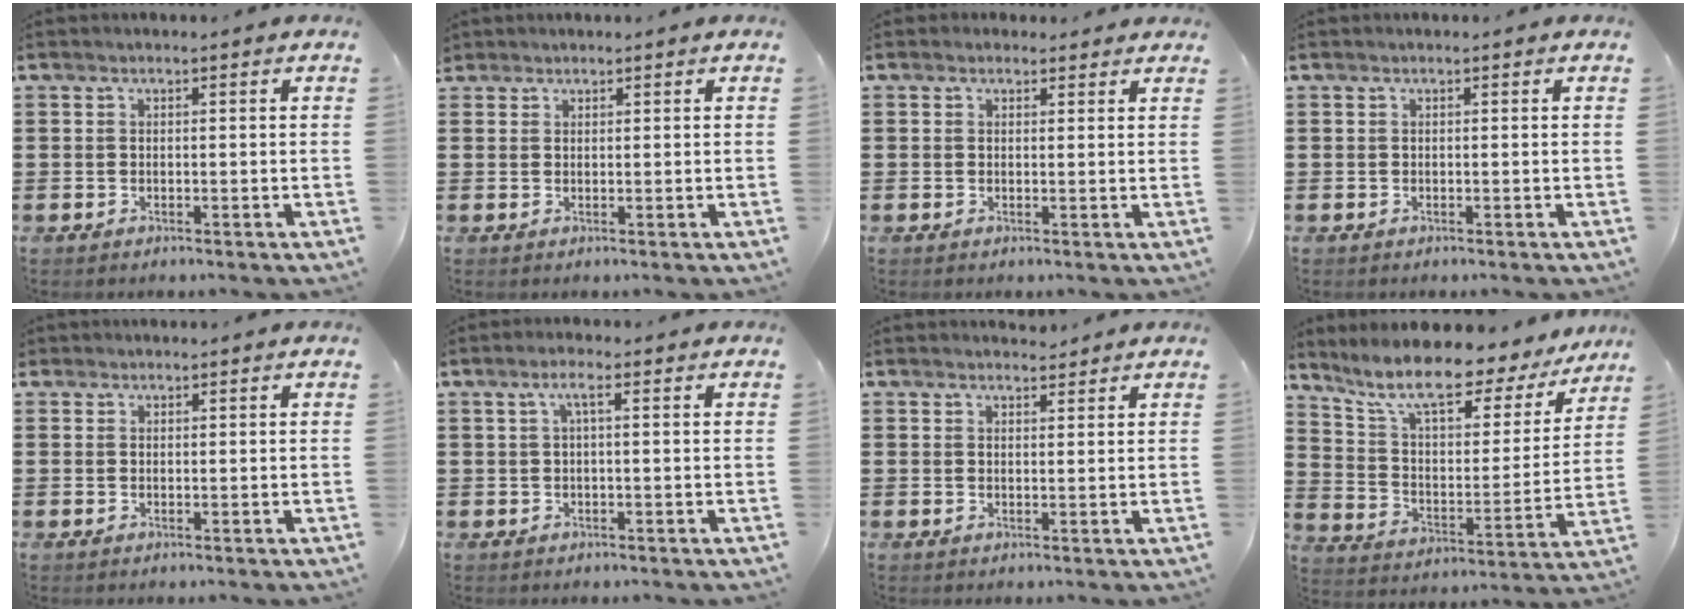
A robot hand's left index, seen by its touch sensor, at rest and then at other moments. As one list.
[{"total": 1.2, "force": [1.0, 0.6, 0.0], "torque": [-0.004, 0.003, 0.021]}, {"total": 1.4, "force": [1.1, 0.9, 0.2], "torque": [0.001, 0.003, 0.020]}, {"total": 0.0}, {"total": 0.7, "force": [0.6, 0.4, 0.1], "torque": [-0.005, 0.003, 0.011]}, {"total": 2.5, "force": [0.4, 0.3, 2.4], "torque": [-0.048, 0.005, 0.005]}, {"total": 1.6, "force": [1.6, 0.4, 0.2], "torque": [-0.007, 0.003, 0.031]}, {"total": 10.6, "force": [8.8, 2.1, 5.7], "torque": [-0.140, -0.055, 0.144]}]